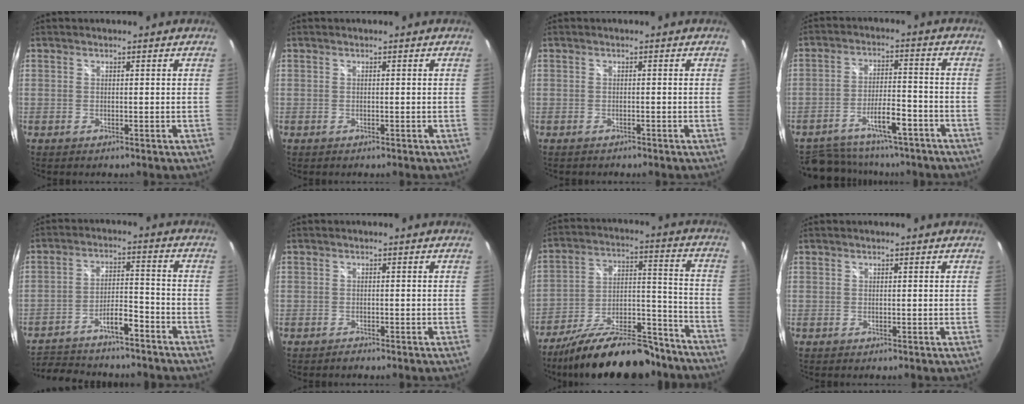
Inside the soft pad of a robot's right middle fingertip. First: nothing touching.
{"total": 0.0}
{"total": 0.7, "force": [-0.7, 0.3, -0.1], "torque": [-0.001, 0.001, -0.013]}
{"total": 16.2, "force": [-13.1, 6.2, 7.4], "torque": [-0.151, 0.012, -0.182]}
{"total": 15.0, "force": [-12.8, 4.2, 6.8], "torque": [-0.134, 0.027, -0.192]}
{"total": 0.9, "force": [-0.9, 0.3, -0.1], "torque": [-0.002, 0.001, -0.017]}
{"total": 24.0, "force": [-19.1, 7.7, 12.3], "torque": [-0.208, 0.005, -0.279]}
{"total": 0.0}